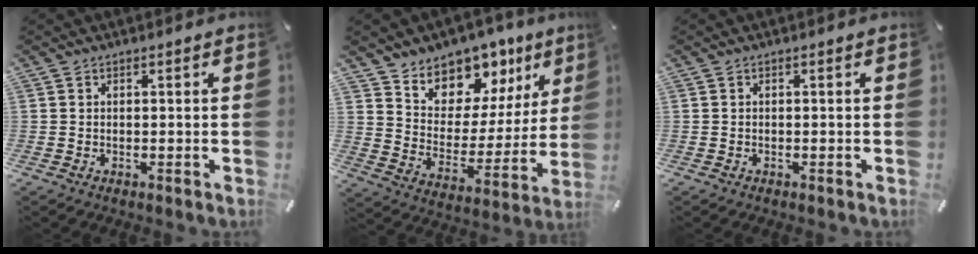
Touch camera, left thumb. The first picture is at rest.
{"total": 10.2, "force": [8.3, 5.9, -0.7], "torque": [0.008, -0.103, 0.150]}
{"total": 0.0}